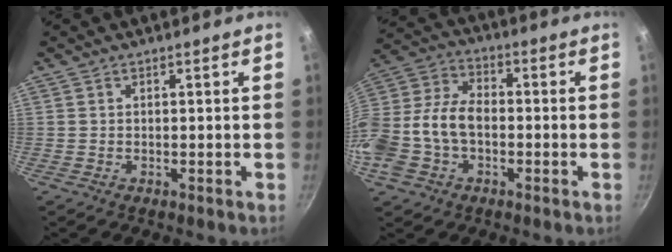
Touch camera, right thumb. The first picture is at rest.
{"total": 16.0, "force": [-3.2, 11.0, 11.2], "torque": [-0.226, 0.044, -0.068]}